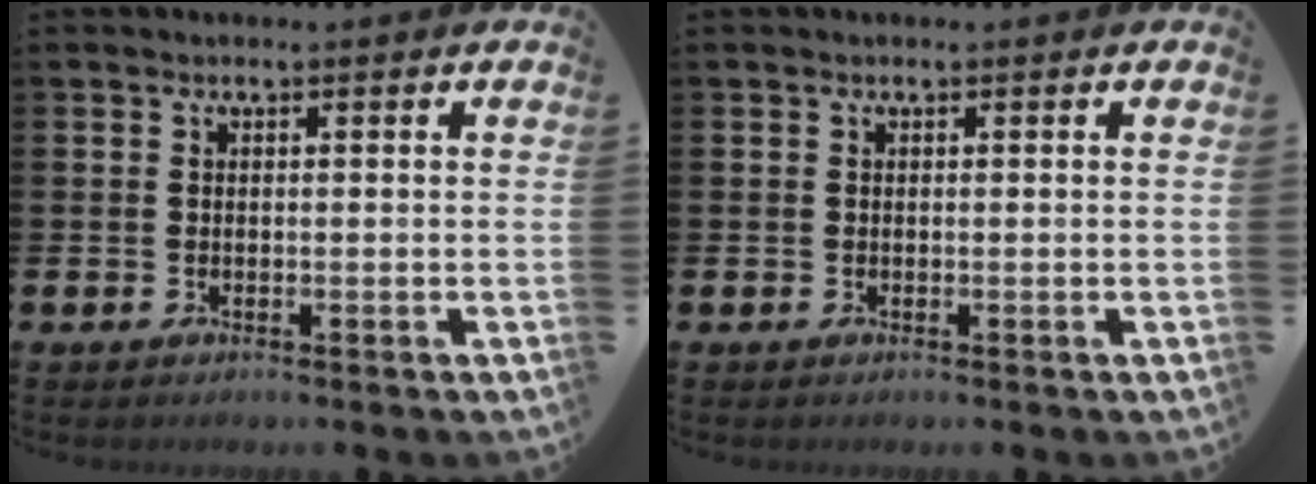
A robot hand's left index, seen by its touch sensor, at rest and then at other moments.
{"total": 0.0}